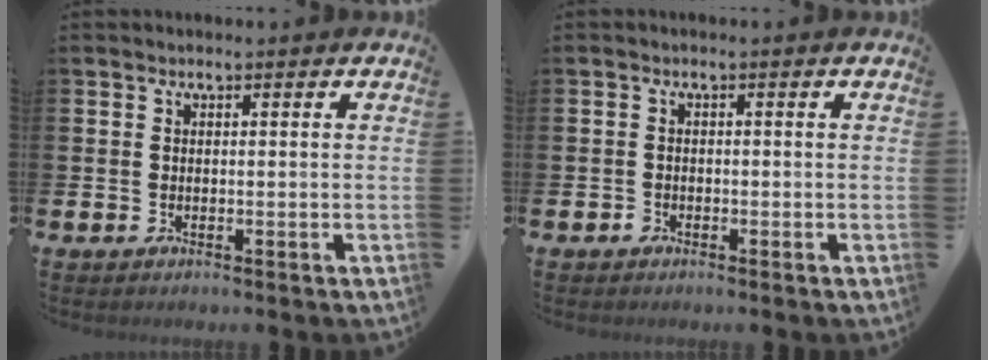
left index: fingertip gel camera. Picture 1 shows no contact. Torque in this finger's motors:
{"motor_torque": [0.06, 0.00, 0.02, 0.01]}